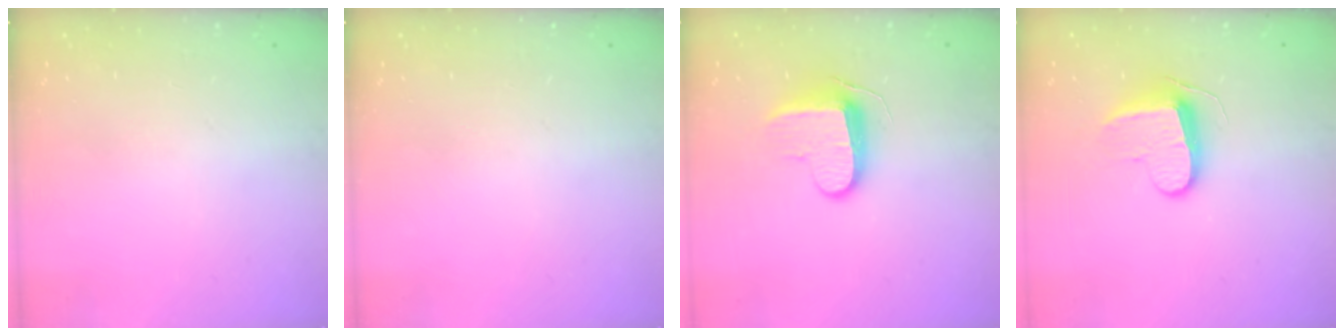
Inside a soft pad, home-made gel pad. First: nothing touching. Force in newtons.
{"total": 0.0}
{"total": 10.5, "press": 10.4, "slide": 1.2}
{"total": 9.3, "press": 9.3, "slide": 0.0}